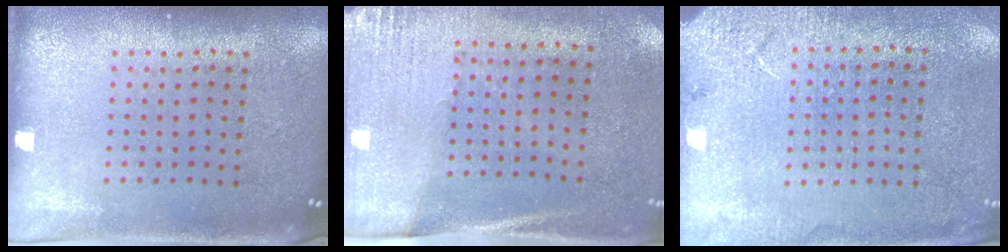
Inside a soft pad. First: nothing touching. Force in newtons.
{"total": 2.7, "press": 2.4, "slide": 1.2}
{"total": 2.6, "press": 2.5, "slide": 0.7}